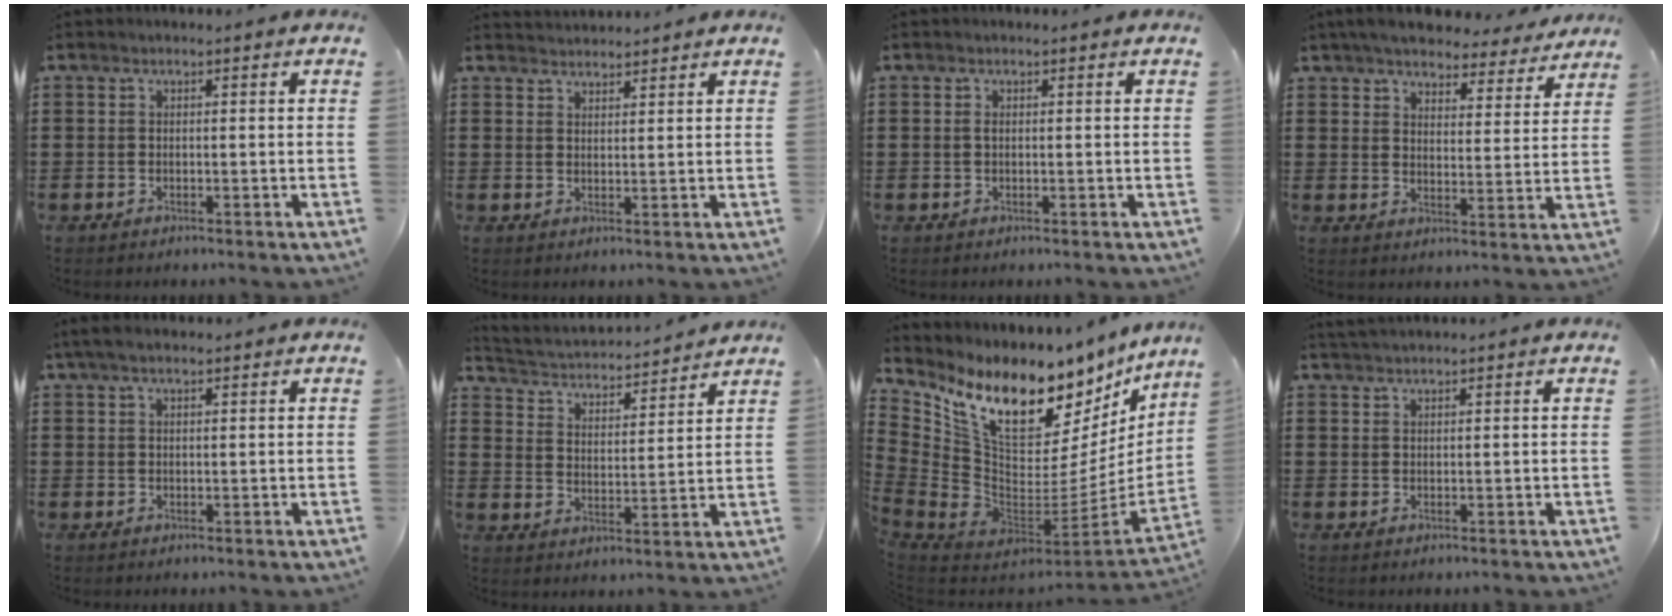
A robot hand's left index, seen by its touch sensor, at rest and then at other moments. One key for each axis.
{"total": 2.0, "fx": 2.0, "fy": 0.0, "fz": -0.3, "tx": 0.002, "ty": -0.002, "tz": 0.039}
{"total": 0.6, "fx": 0.2, "fy": 0.2, "fz": 0.5, "tx": -0.012, "ty": -0.001, "tz": 0.004}
{"total": 5.7, "fx": 5.5, "fy": 0.9, "fz": 1.3, "tx": -0.051, "ty": -0.027, "tz": 0.097}
{"total": 2.3, "fx": 1.5, "fy": 0.8, "fz": 1.6, "tx": -0.034, "ty": 0.004, "tz": 0.028}
{"total": 2.8, "fx": 2.8, "fy": 0.3, "fz": 0.2, "tx": -0.025, "ty": -0.029, "tz": 0.039}
{"total": 13.0, "fx": 8.5, "fy": 5.8, "fz": 8.0, "tx": -0.163, "ty": -0.075, "tz": 0.144}
{"total": 1.6, "fx": 1.6, "fy": 0.0, "fz": 0.3, "tx": -0.008, "ty": 0.001, "tz": 0.031}